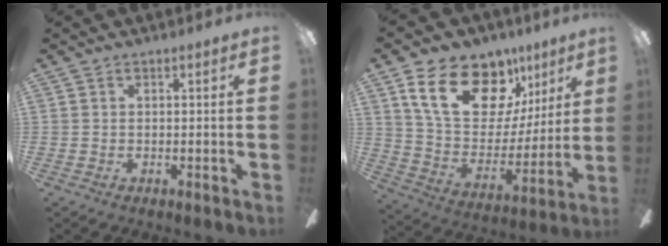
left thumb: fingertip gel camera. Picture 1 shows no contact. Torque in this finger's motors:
{"motor_torque": [0.43, 0.54, 1.69, -1.08, 0.35]}